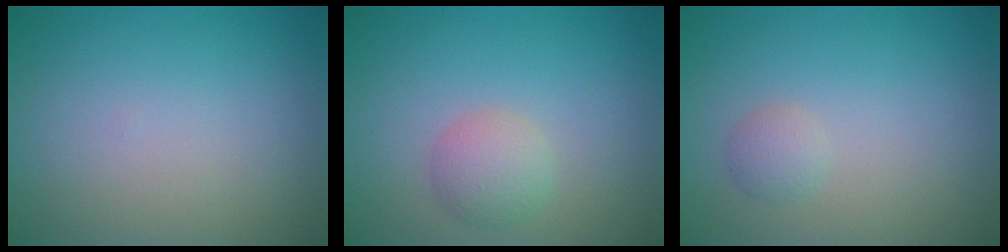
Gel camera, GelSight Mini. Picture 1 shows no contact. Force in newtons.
{"total": 2.3, "press": 2.3, "slide": 0.1}
{"total": 1.2, "press": 1.1, "slide": 0.1}